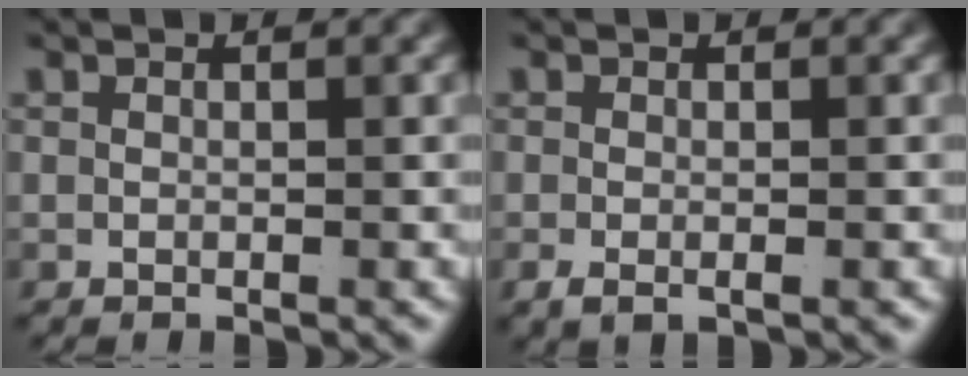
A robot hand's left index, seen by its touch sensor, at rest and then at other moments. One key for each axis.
{"total": 1.3, "fx": -0.9, "fy": 0.4, "fz": 1.0, "tx": -0.020, "ty": -0.011, "tz": -0.007}